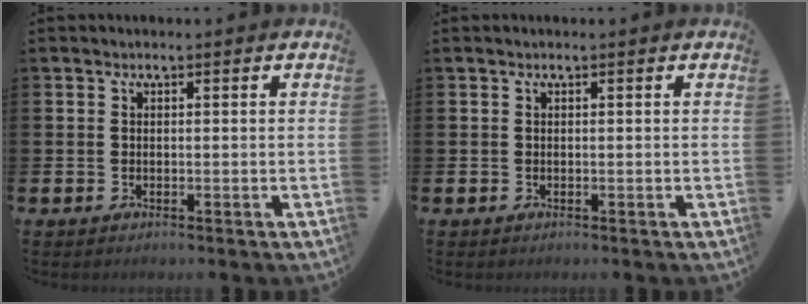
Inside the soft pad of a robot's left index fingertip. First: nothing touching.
{"total": 0.0}